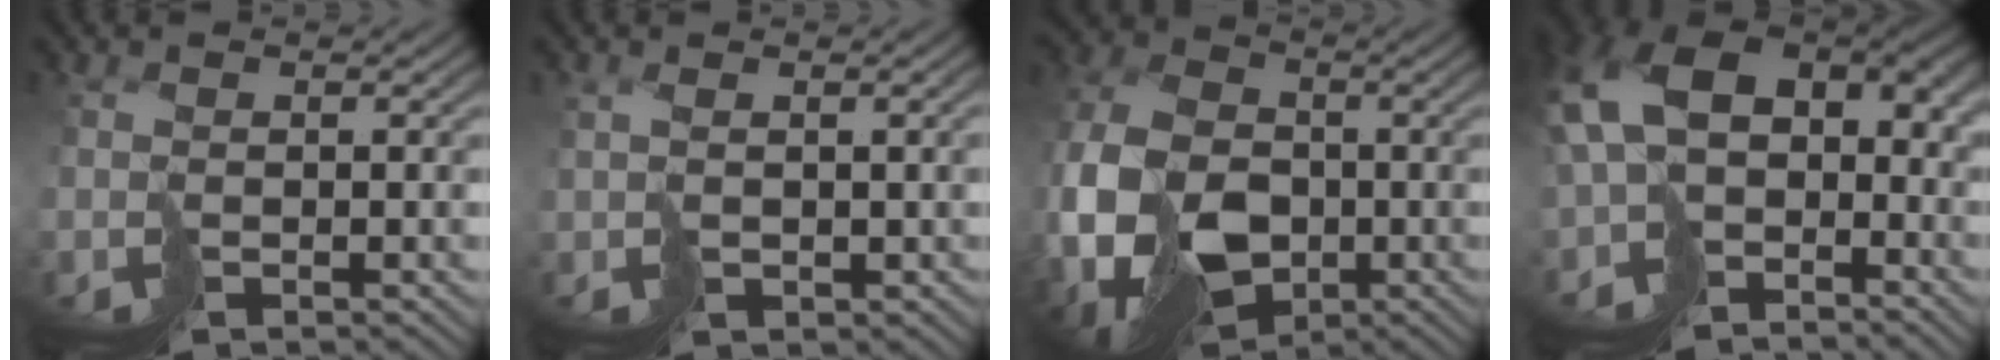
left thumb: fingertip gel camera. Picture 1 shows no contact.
{"total": 2.7, "force": [0.6, 1.2, 2.4], "torque": [-0.052, -0.001, 0.020]}
{"total": 14.4, "force": [-3.0, 9.9, 10.0], "torque": [-0.236, -0.022, -0.046]}
{"total": 12.4, "force": [-1.8, 8.8, 8.6], "torque": [-0.216, -0.030, -0.011]}